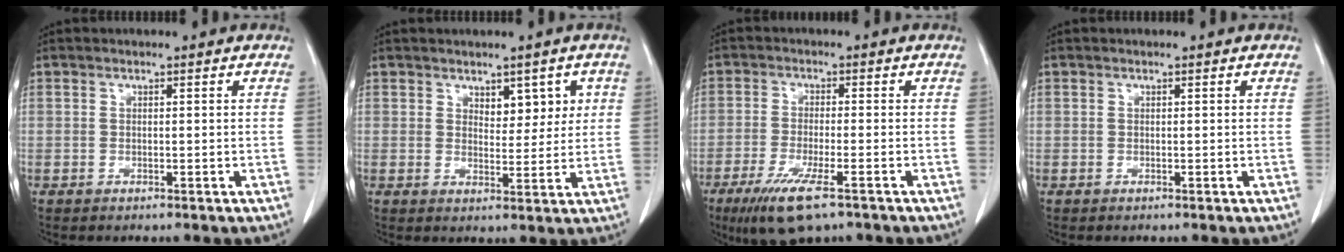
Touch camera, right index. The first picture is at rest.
{"total": 4.3, "force": [2.0, 2.5, 2.9], "torque": [-0.029, 0.002, 0.031]}
{"total": 8.7, "force": [-5.3, 1.6, 6.7], "torque": [-0.123, -0.022, -0.086]}
{"total": 0.0}